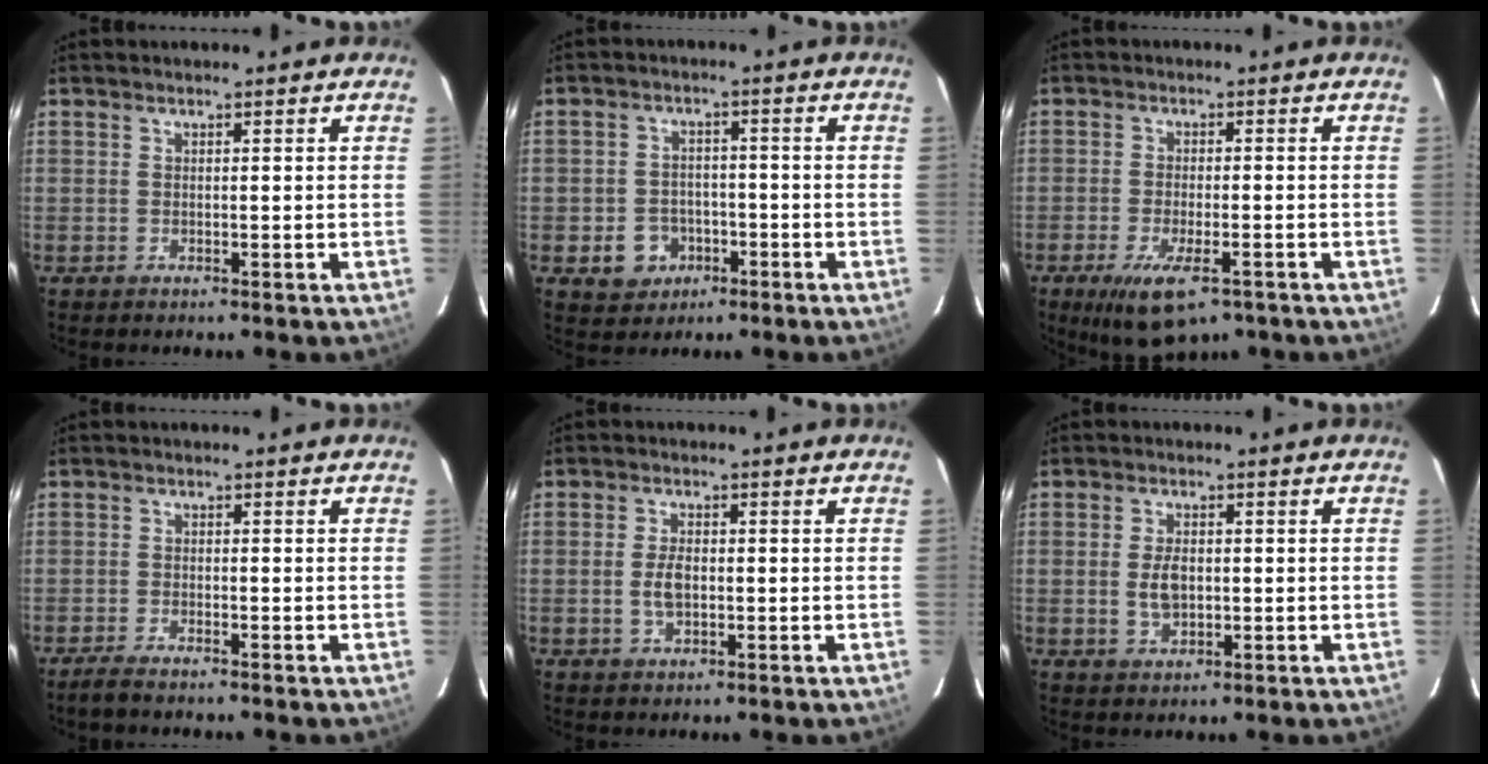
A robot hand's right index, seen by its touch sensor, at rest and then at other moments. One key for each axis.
{"total": 5.5, "fx": -2.1, "fy": 4.7, "fz": 1.8, "tx": -0.031, "ty": 0.007, "tz": -0.024}
{"total": 8.7, "fx": -5.4, "fy": 2.9, "fz": 6.2, "tx": -0.107, "ty": -0.016, "tz": -0.083}
{"total": 2.9, "fx": -2.4, "fy": 0.3, "fz": 1.5, "tx": -0.031, "ty": -0.006, "tz": -0.039}
{"total": 3.3, "fx": -0.4, "fy": 1.5, "fz": 2.9, "tx": -0.061, "ty": 0.000, "tz": -0.008}
{"total": 3.9, "fx": -0.2, "fy": 2.0, "fz": 3.3, "tx": -0.066, "ty": -0.001, "tz": 0.000}